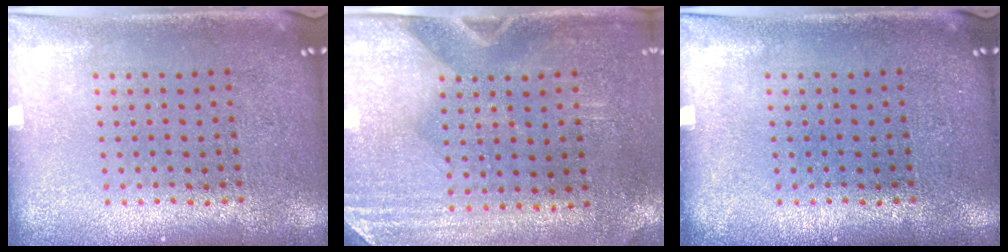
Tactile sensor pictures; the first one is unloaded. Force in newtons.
{"total": 2.9, "press": 2.5, "slide": 1.4}
{"total": 0.0}